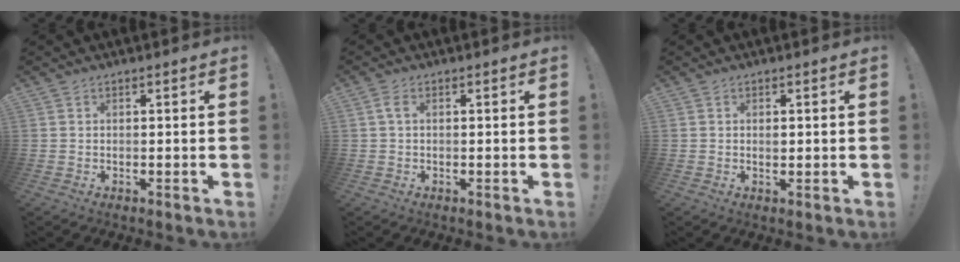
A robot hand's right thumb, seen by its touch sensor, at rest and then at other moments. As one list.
[{"total": 2.1, "force": [0.4, 1.2, 1.7], "torque": [-0.035, 0.007, 0.008]}, {"total": 1.0, "force": [0.0, 0.6, 0.7], "torque": [-0.003, -0.001, -0.004]}]